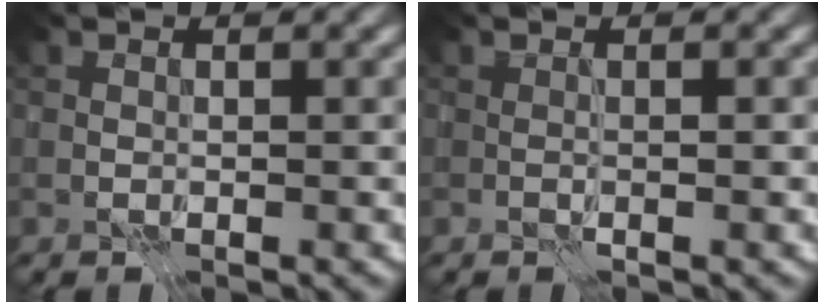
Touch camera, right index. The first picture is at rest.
{"total": 0.5, "force": [-0.2, -0.4, 0.2], "torque": [-0.003, 0.000, -0.006]}